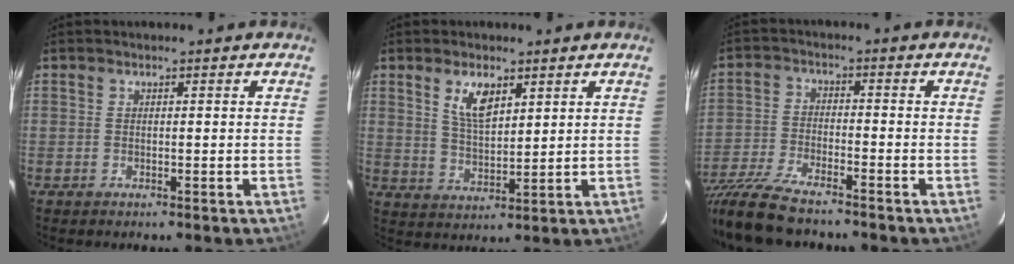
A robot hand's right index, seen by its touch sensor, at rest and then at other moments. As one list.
[{"total": 6.5, "force": [3.4, 2.9, 4.7], "torque": [-0.084, 0.001, 0.070]}, {"total": 14.0, "force": [-12.0, 2.5, 6.6], "torque": [-0.160, -0.032, -0.225]}]